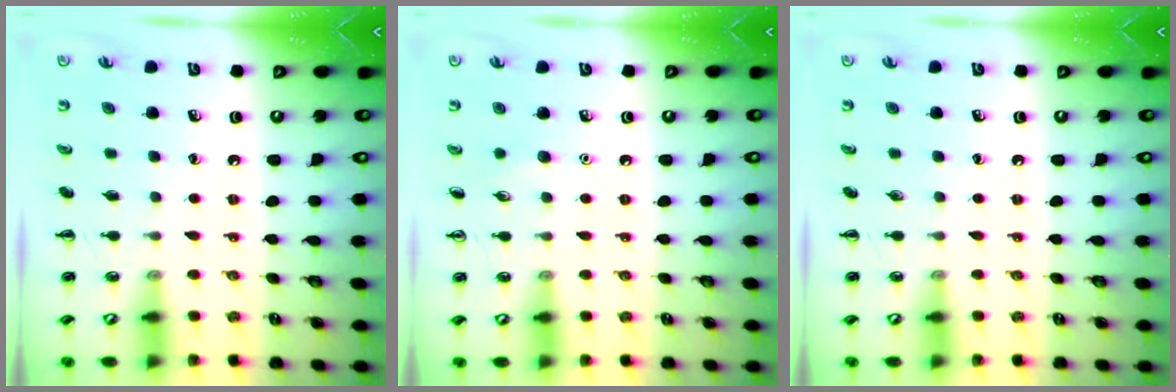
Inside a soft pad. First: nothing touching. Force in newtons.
{"total": 3.7, "press": 3.5, "slide": 1.1}
{"total": 0.0}